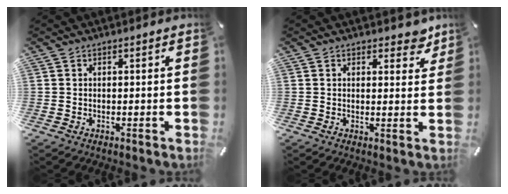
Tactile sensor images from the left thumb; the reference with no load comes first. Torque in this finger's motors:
{"motor_torque": [-0.67, -0.81, -0.44, 0.25, -0.01]}